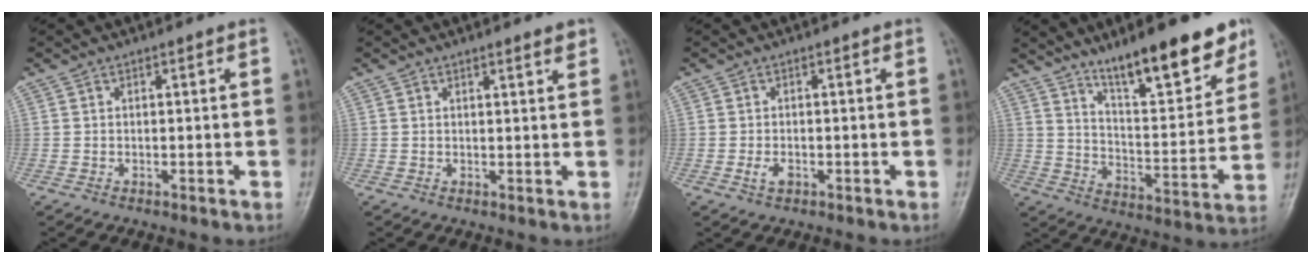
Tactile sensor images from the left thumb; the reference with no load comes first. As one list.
[{"total": 2.0, "force": [1.6, 0.3, 1.3], "torque": [-0.013, -0.009, 0.020]}, {"total": 2.0, "force": [-0.7, 1.2, 1.4], "torque": [-0.028, -0.001, -0.014]}, {"total": 17.5, "force": [12.4, 4.4, 11.5], "torque": [-0.137, -0.074, 0.201]}]